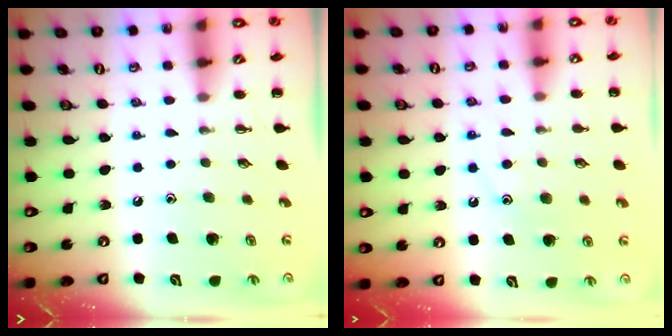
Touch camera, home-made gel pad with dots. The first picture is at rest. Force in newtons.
{"total": 9.6, "press": 9.6, "slide": 0.9}